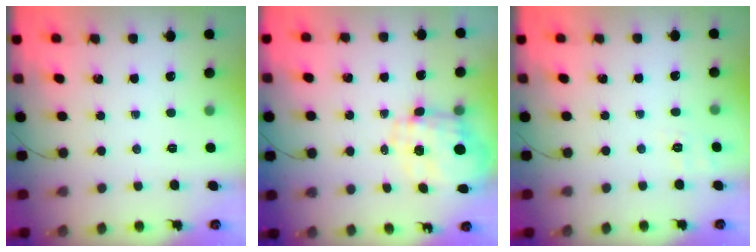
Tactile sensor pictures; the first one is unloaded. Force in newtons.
{"total": 3.4, "press": 3.1, "slide": 1.4}
{"total": 1.9, "press": 0.6, "slide": 1.9}